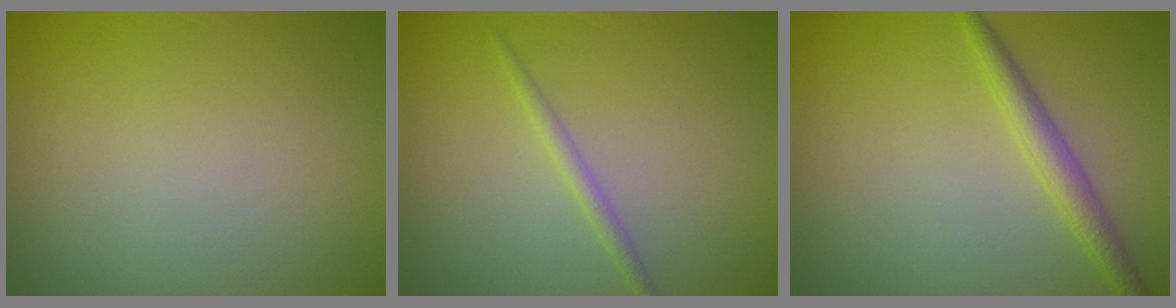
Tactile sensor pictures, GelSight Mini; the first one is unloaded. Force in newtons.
{"total": 1.1, "press": 1.1, "slide": 0.0}
{"total": 2.3, "press": 2.3, "slide": 0.1}